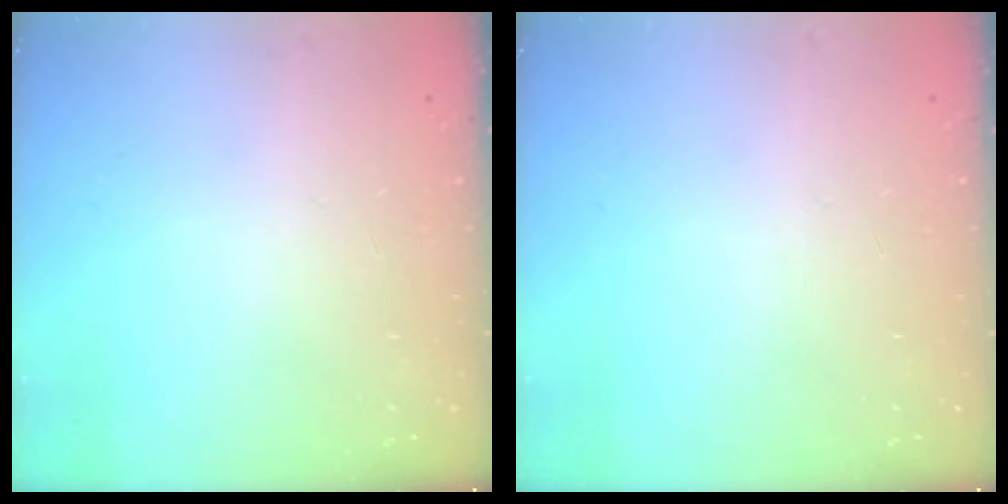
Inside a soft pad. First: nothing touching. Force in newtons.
{"total": 0.0}